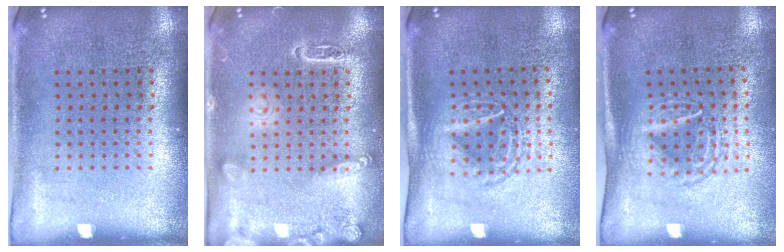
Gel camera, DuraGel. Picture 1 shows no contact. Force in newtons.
{"total": 2.7, "press": 2.7, "slide": 0.3}
{"total": 1.6, "press": 1.3, "slide": 0.9}
{"total": 1.6, "press": 1.3, "slide": 0.9}